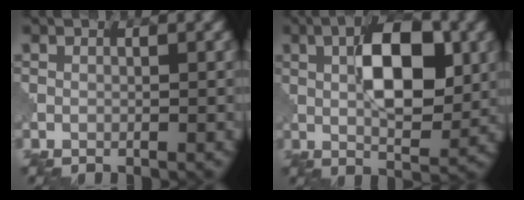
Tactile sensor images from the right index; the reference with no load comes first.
{"total": 8.2, "force": [1.7, 3.6, 7.1], "torque": [-0.107, 0.007, 0.027]}